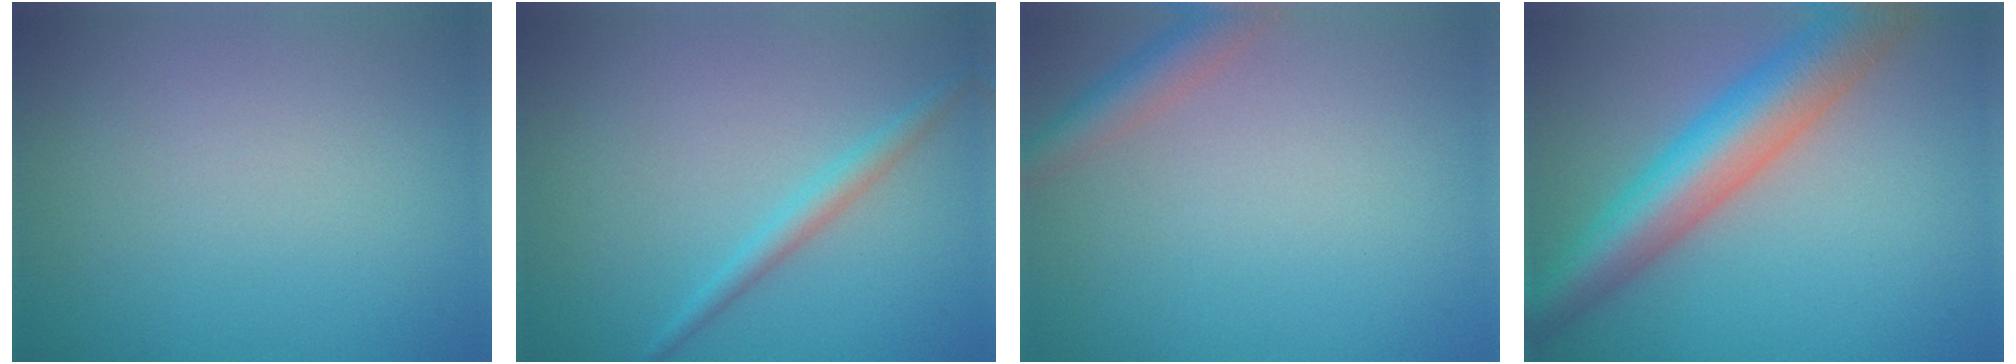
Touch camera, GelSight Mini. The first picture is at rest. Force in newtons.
{"total": 1.8, "press": 1.8, "slide": 0.1}
{"total": 2.9, "press": 2.9, "slide": 0.1}
{"total": 8.0, "press": 8.0, "slide": 0.3}